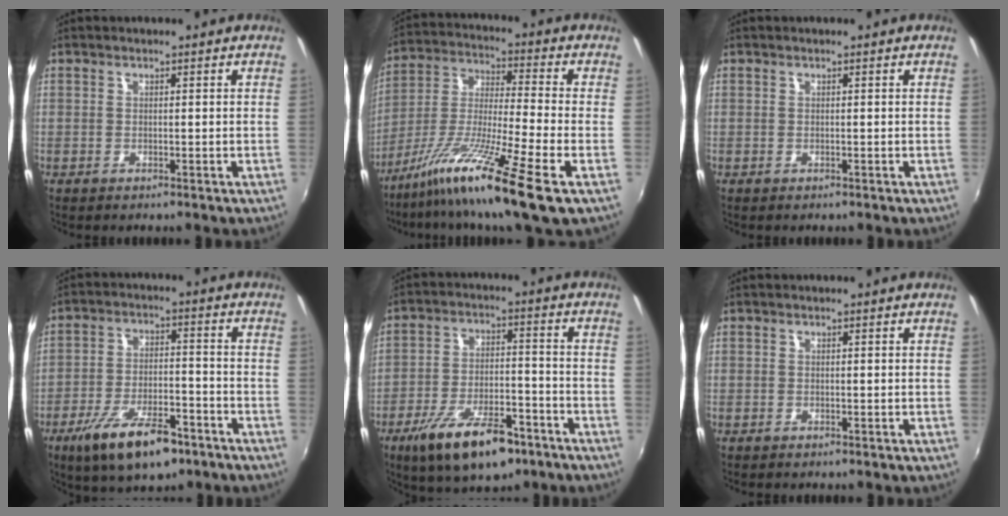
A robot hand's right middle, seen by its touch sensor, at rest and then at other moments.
{"total": 16.7, "force": [-9.9, -0.1, 13.4], "torque": [-0.260, -0.031, -0.188]}
{"total": 0.0}
{"total": 14.2, "force": [-9.0, 5.0, 9.8], "torque": [-0.196, -0.020, -0.150]}
{"total": 15.8, "force": [-10.0, 5.8, 10.7], "torque": [-0.207, -0.018, -0.161]}
{"total": 0.5, "force": [-0.4, 0.3, 0.0], "torque": [-0.003, 0.001, -0.007]}